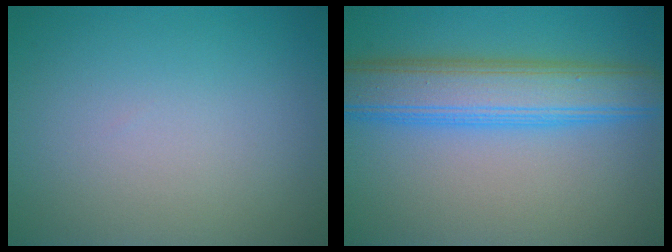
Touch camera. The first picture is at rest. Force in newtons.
{"total": 7.1, "press": 7.1, "slide": 0.1}